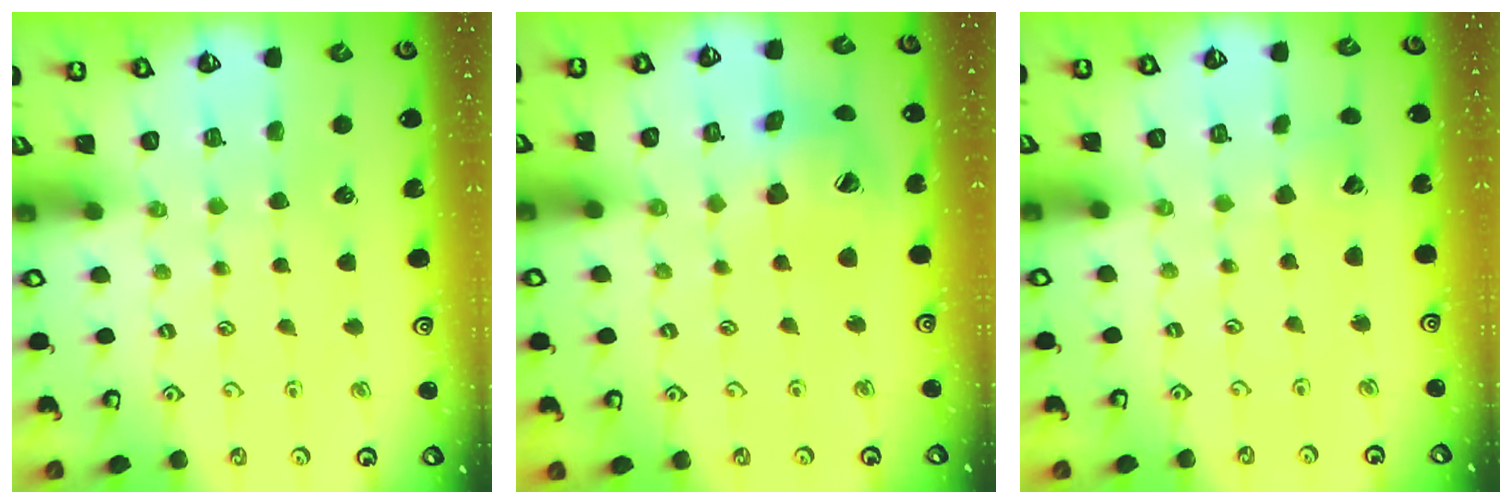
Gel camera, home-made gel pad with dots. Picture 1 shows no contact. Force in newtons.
{"total": 12.6, "press": 12.5, "slide": 1.6}
{"total": 3.2, "press": 3.2, "slide": 0.4}